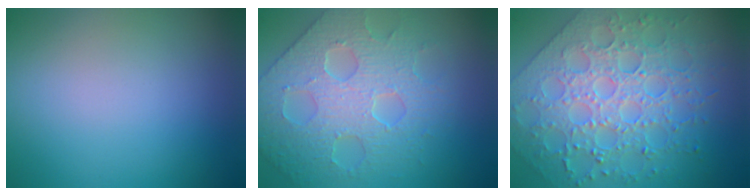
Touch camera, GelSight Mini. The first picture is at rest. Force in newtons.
{"total": 5.3, "press": 4.9, "slide": 2.0}
{"total": 6.8, "press": 6.0, "slide": 3.3}